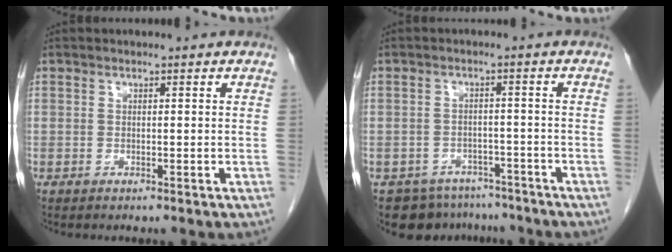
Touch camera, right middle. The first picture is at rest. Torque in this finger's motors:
{"motor_torque": [0.01, 0.01, 0.00, 0.00]}